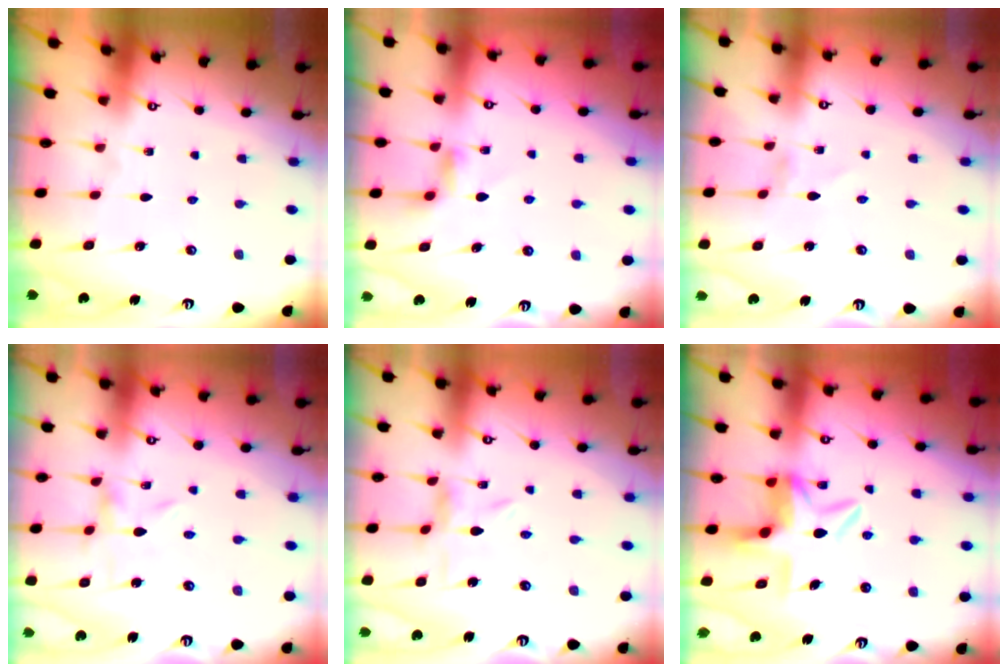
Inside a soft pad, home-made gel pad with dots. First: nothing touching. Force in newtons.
{"total": 3.3, "press": 3.3, "slide": 0.3}
{"total": 1.0, "press": 1.0, "slide": 0.1}
{"total": 0.0}
{"total": 2.2, "press": 2.2, "slide": 0.2}
{"total": 7.2, "press": 7.1, "slide": 1.3}